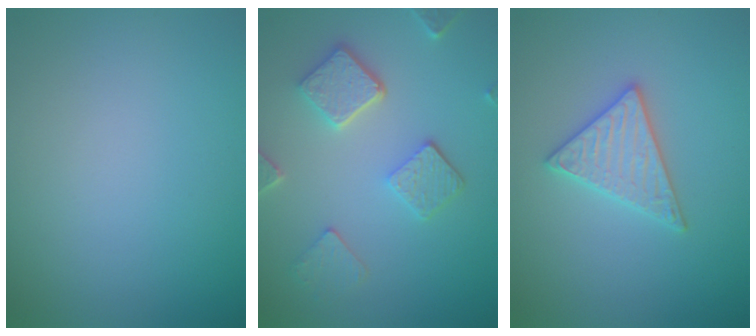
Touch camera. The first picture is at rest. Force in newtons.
{"total": 4.7, "press": 3.8, "slide": 2.8}
{"total": 2.9, "press": 2.9, "slide": 0.3}